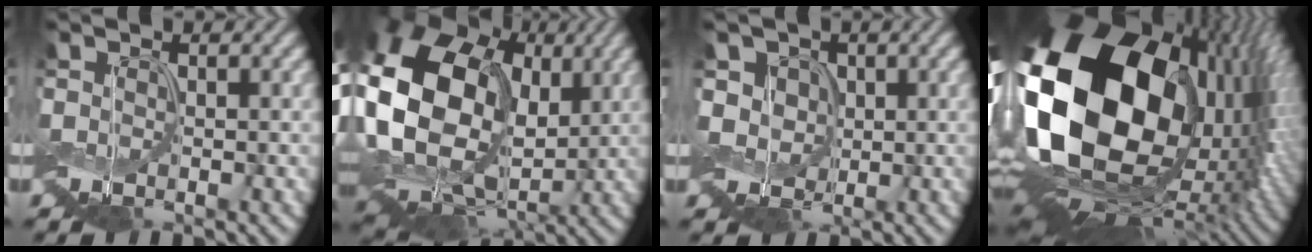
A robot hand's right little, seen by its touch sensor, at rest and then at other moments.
{"total": 18.1, "force": [2.4, 13.8, 11.4], "torque": [-0.235, 0.019, 0.046]}
{"total": 3.7, "force": [0.1, 3.2, 1.9], "torque": [-0.045, 0.009, -0.011]}
{"total": 20.6, "force": [2.0, 13.3, 15.6], "torque": [-0.309, -0.035, 0.043]}